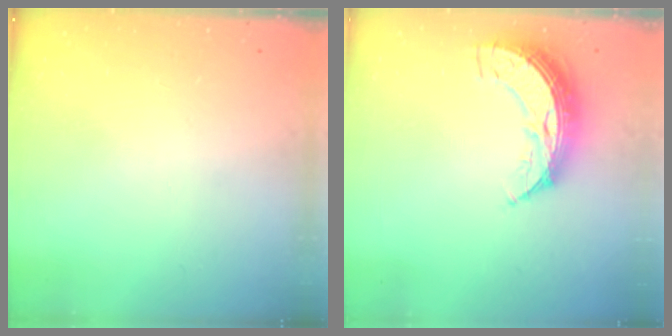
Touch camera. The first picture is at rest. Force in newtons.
{"total": 10.6, "press": 10.6, "slide": 1.0}